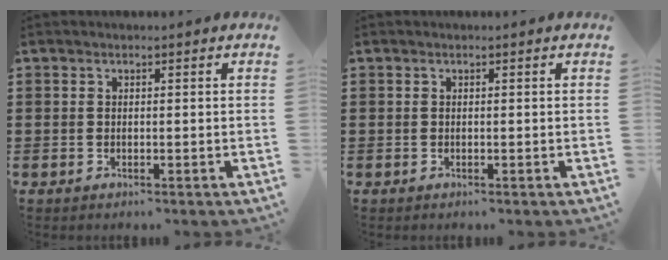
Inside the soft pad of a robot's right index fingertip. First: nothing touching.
{"total": 0.0}